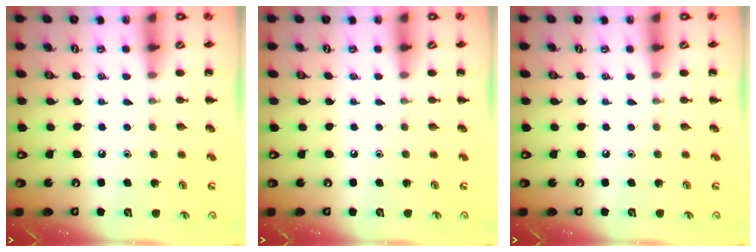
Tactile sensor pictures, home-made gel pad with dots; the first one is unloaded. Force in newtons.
{"total": 0.0}
{"total": 0.0}